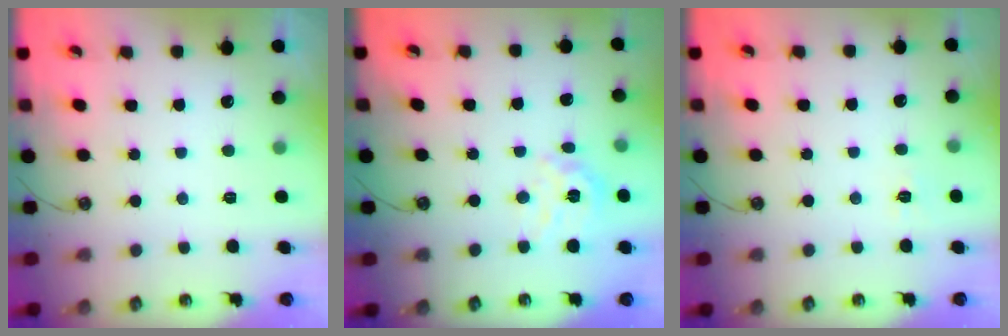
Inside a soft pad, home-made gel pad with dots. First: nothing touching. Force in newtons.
{"total": 10.9, "press": 10.9, "slide": 1.1}
{"total": 5.2, "press": 5.1, "slide": 0.7}